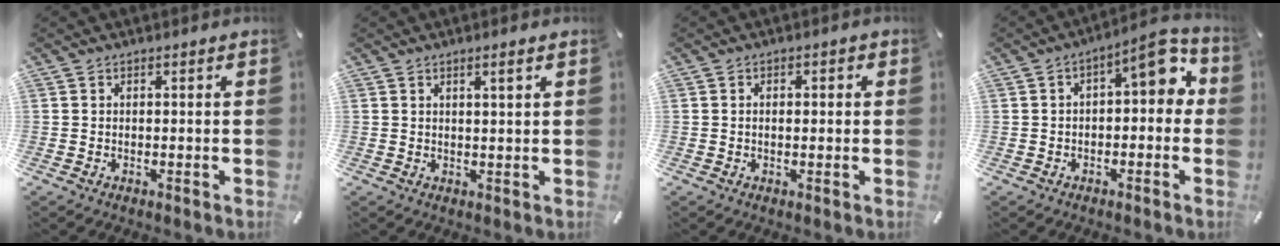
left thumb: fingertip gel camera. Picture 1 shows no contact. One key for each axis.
{"total": 2.1, "fx": 1.2, "fy": 0.0, "fz": 1.7, "tx": -0.035, "ty": 0.000, "tz": 0.020}
{"total": 1.7, "fx": -0.2, "fy": 1.1, "fz": 1.4, "tx": -0.019, "ty": 0.001, "tz": -0.007}
{"total": 7.2, "fx": 1.9, "fy": 3.5, "fz": 6.0, "tx": -0.079, "ty": -0.017, "tz": 0.022}